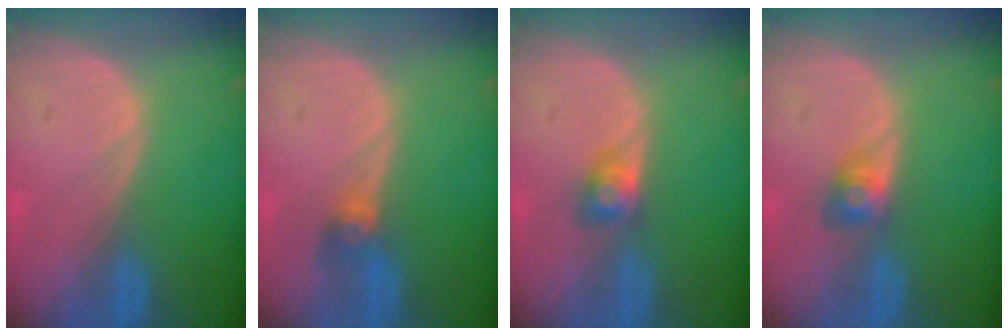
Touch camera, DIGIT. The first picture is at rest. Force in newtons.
{"total": 2.7, "press": 2.7, "slide": 0.1}
{"total": 2.6, "press": 2.5, "slide": 0.7}
{"total": 2.8, "press": 2.6, "slide": 1.0}